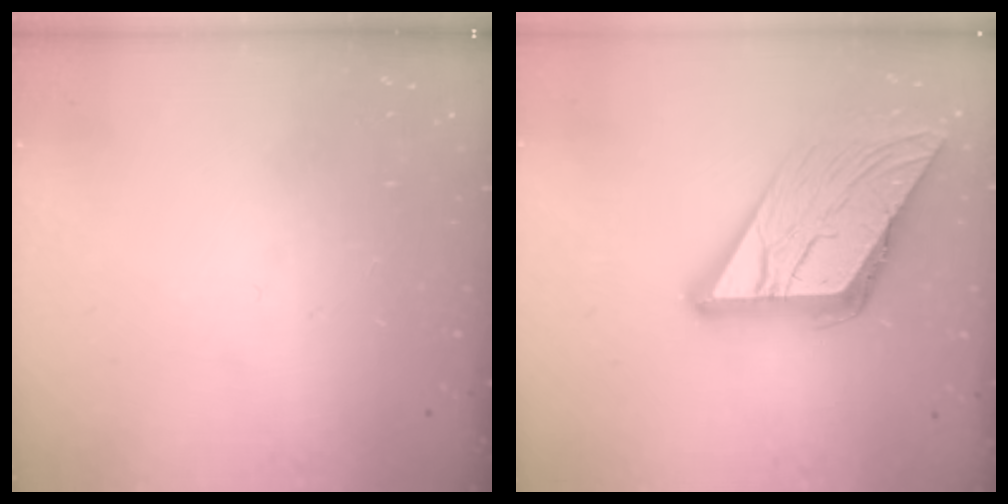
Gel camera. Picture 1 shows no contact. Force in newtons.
{"total": 17.1, "press": 17.1, "slide": 1.8}